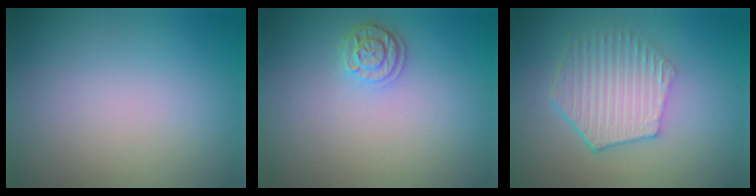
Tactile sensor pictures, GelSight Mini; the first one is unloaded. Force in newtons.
{"total": 2.1, "press": 1.9, "slide": 0.9}
{"total": 5.9, "press": 4.3, "slide": 4.0}